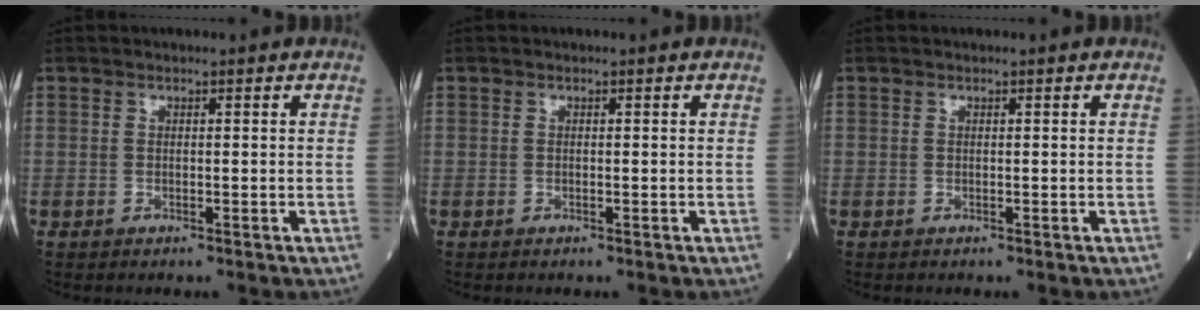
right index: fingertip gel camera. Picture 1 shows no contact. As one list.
[{"total": 0.0}, {"total": 0.0}]